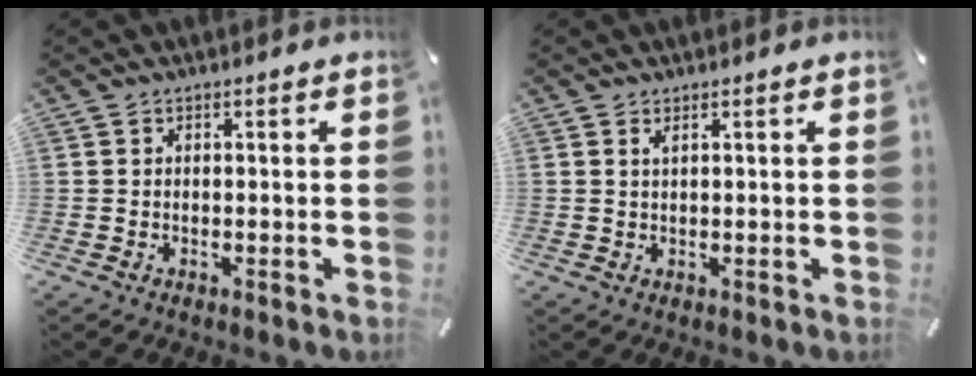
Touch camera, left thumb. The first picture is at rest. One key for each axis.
{"total": 0.9, "fx": 0.7, "fy": 0.0, "fz": 0.6, "tx": -0.010, "ty": 0.000, "tz": 0.012}